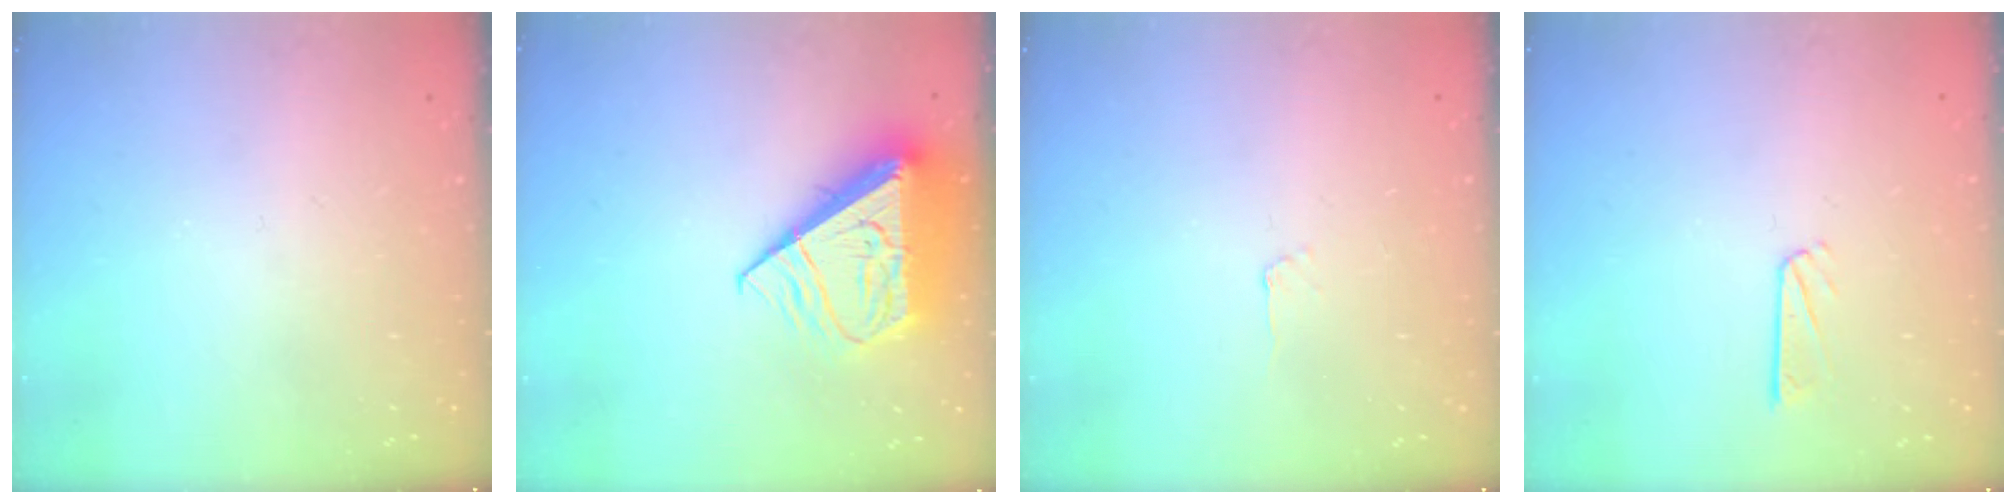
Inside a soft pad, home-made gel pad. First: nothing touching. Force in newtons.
{"total": 12.6, "press": 12.5, "slide": 1.6}
{"total": 2.5, "press": 2.5, "slide": 0.3}
{"total": 5.4, "press": 5.4, "slide": 0.1}